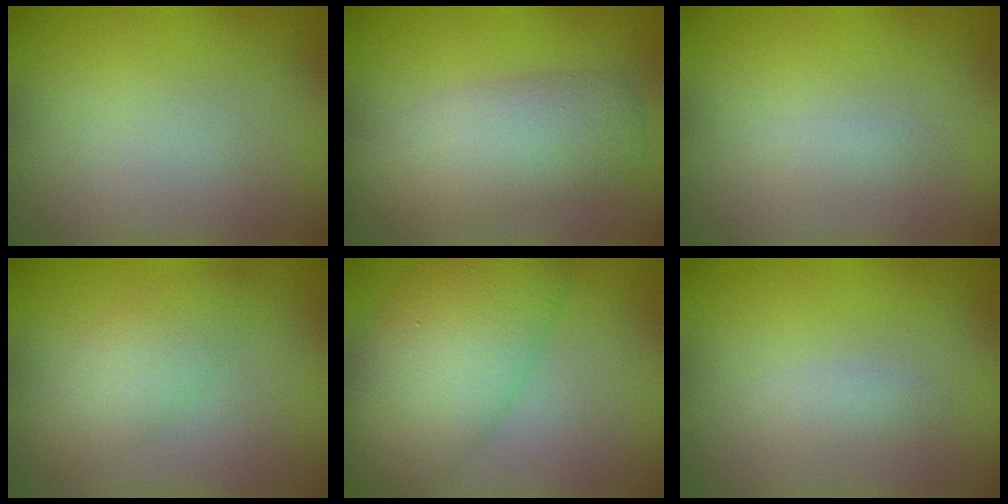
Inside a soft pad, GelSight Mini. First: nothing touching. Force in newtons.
{"total": 5.0, "press": 5.0, "slide": 0.2}
{"total": 0.8, "press": 0.8, "slide": 0.0}
{"total": 3.0, "press": 3.0, "slide": 0.0}
{"total": 8.2, "press": 8.2, "slide": 0.2}
{"total": 1.0, "press": 1.0, "slide": 0.0}